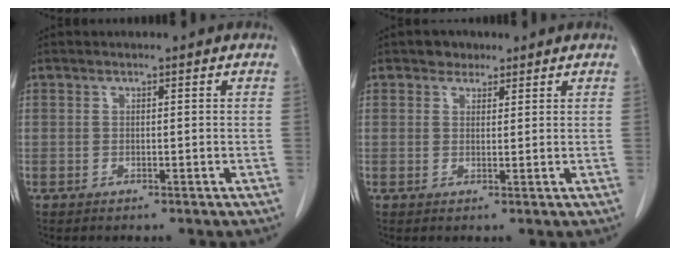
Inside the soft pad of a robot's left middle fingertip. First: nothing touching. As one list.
[{"total": 2.2, "force": [1.6, 1.5, 0.4], "torque": [-0.006, 0.003, 0.024]}]